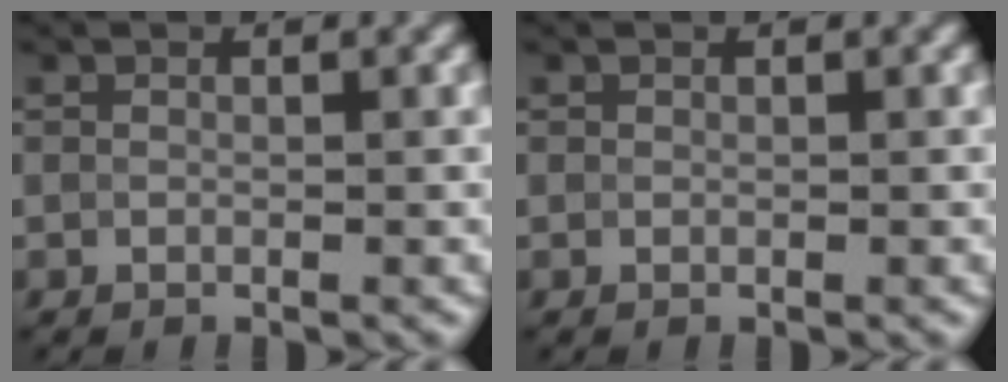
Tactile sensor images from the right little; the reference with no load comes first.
{"total": 0.0}